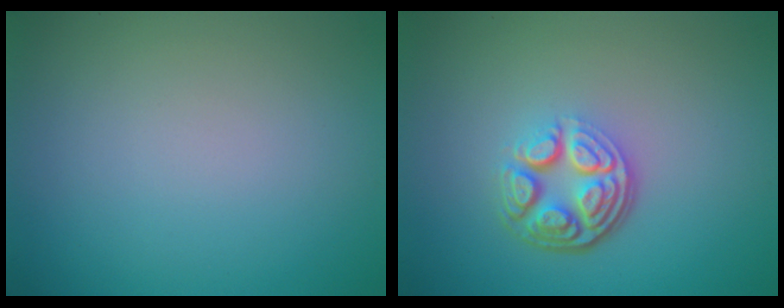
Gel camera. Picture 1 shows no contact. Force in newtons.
{"total": 5.0, "press": 3.5, "slide": 3.6}